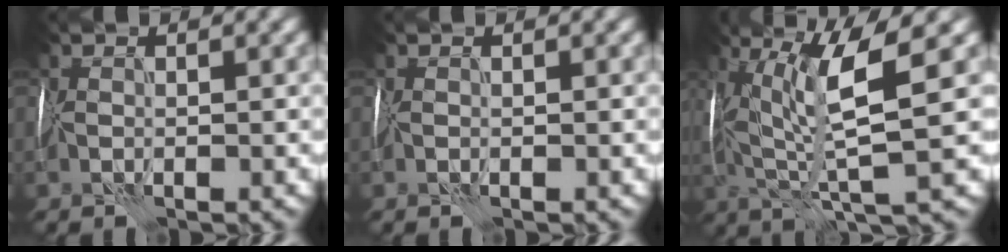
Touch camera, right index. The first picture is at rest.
{"total": 0.0}
{"total": 7.9, "force": [1.7, 1.5, 7.5], "torque": [-0.153, 0.007, 0.038]}